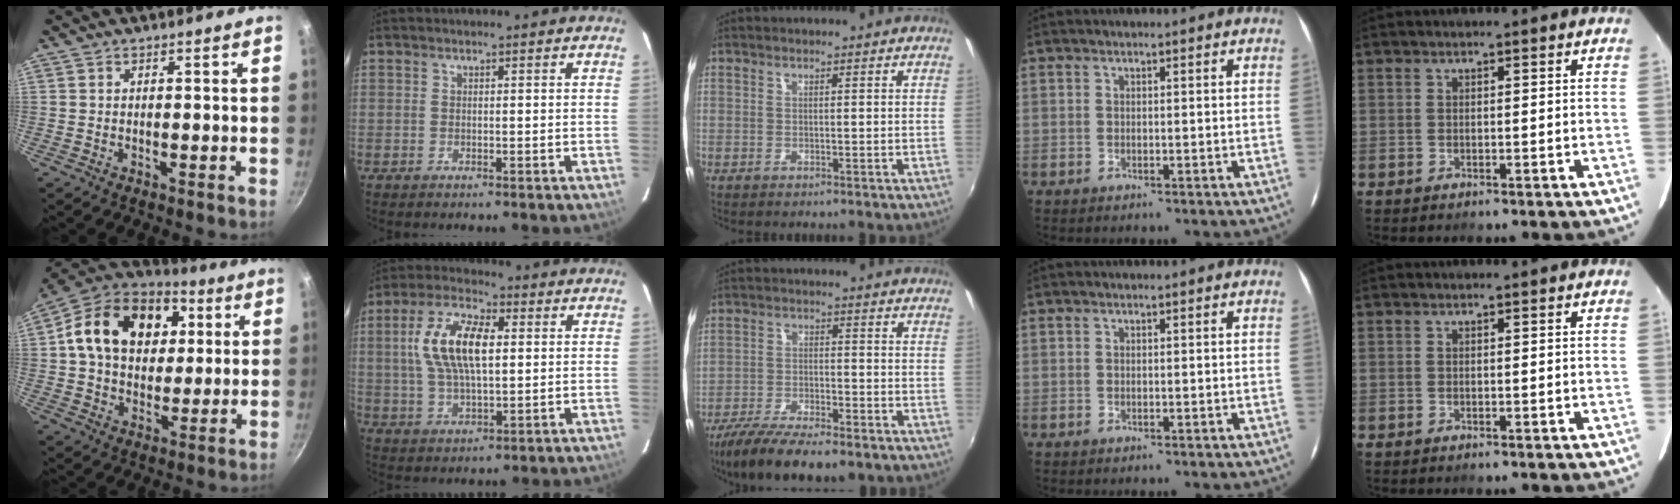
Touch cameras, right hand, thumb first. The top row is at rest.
{"thumb": {"total": 21.2, "force": [5.0, 15.4, 13.7], "torque": [-0.209, 0.017, 0.070]}, "index": {"total": 13.3, "force": [2.4, 5.9, 11.6], "torque": [-0.229, 0.017, 0.045]}, "middle": {"total": 13.9, "force": [-10.9, 3.3, 8.0], "torque": [-0.170, -0.040, -0.184]}}